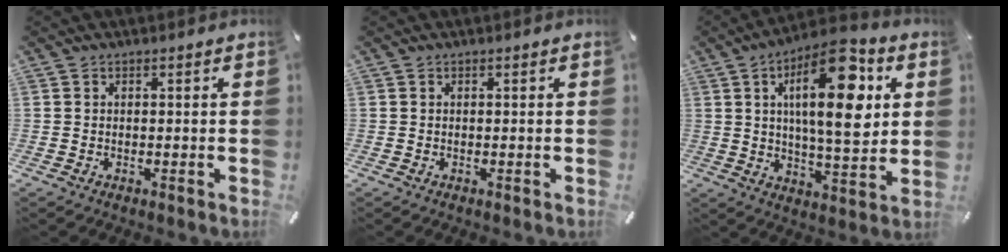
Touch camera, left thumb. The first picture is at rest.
{"total": 0.0}
{"total": 20.3, "force": [7.0, 8.4, 17.1], "torque": [-0.271, -0.021, 0.103]}